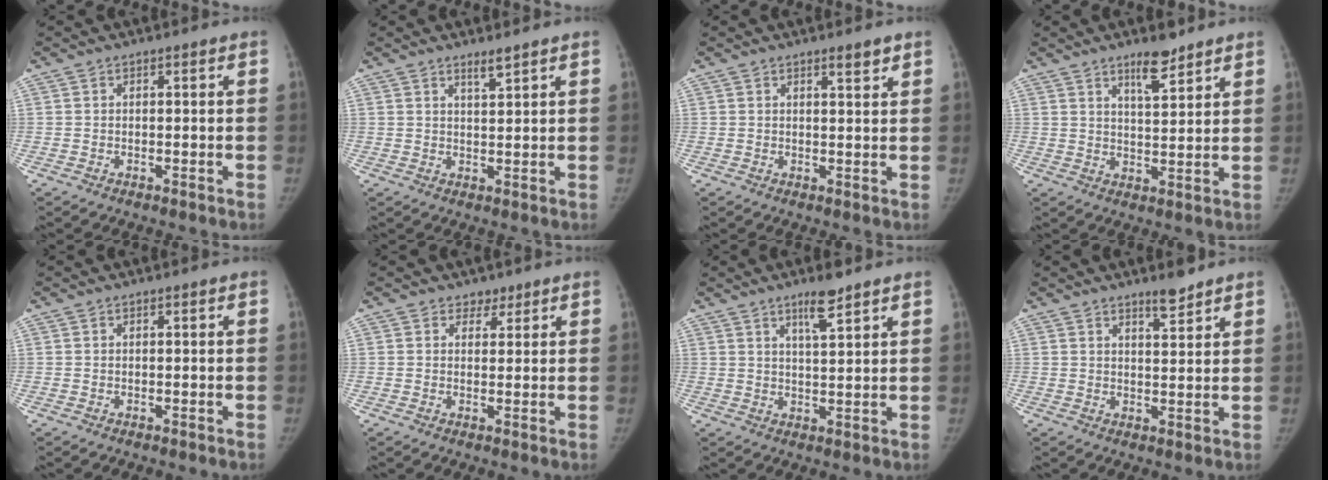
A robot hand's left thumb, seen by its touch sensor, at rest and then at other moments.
{"total": 2.2, "force": [1.8, 0.1, 1.3], "torque": [-0.021, -0.017, 0.034]}
{"total": 2.3, "force": [1.8, 0.4, 1.5], "torque": [-0.017, -0.013, 0.027]}
{"total": 6.1, "force": [4.6, 1.5, 3.8], "torque": [-0.049, -0.035, 0.075]}
{"total": 0.0}
{"total": 2.0, "force": [1.5, 1.4, 0.1], "torque": [0.019, -0.008, 0.015]}
{"total": 5.5, "force": [3.8, 0.9, 3.8], "torque": [-0.061, -0.026, 0.066]}
{"total": 3.9, "force": [3.2, 0.7, 2.0], "torque": [-0.023, -0.028, 0.050]}